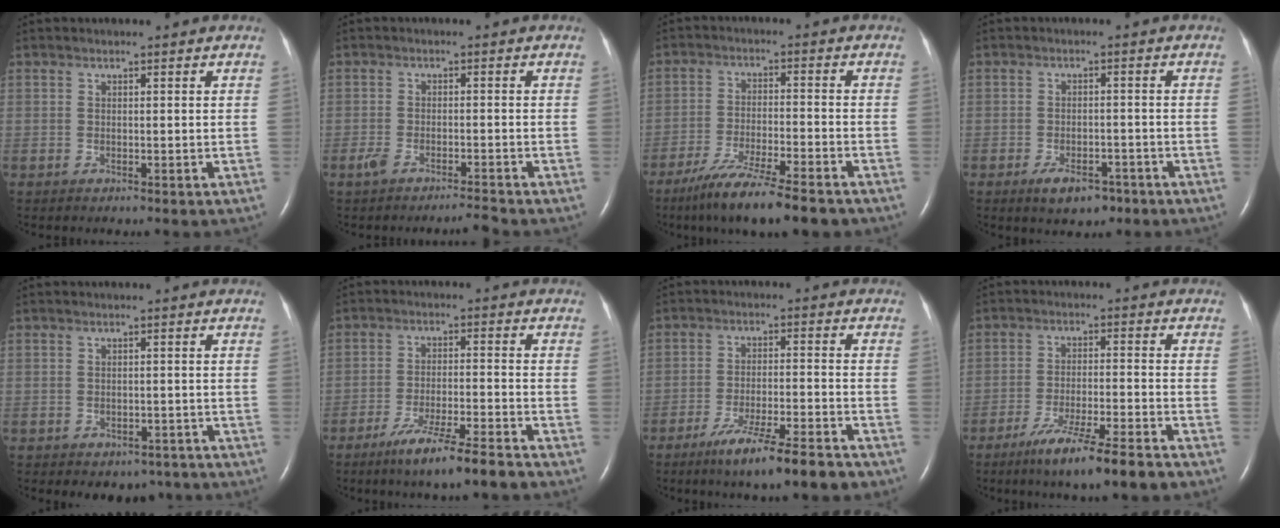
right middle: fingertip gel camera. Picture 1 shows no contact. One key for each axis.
{"total": 2.9, "fx": -2.5, "fy": 0.0, "fz": 1.4, "tx": -0.037, "ty": -0.005, "tz": -0.048}
{"total": 12.6, "fx": -9.9, "fy": 1.0, "fz": 7.8, "tx": -0.134, "ty": -0.034, "tz": -0.162}
{"total": 4.8, "fx": -3.1, "fy": 2.3, "fz": 2.8, "tx": -0.049, "ty": 0.001, "tz": -0.042}
{"total": 4.5, "fx": -3.4, "fy": 2.7, "fz": 1.1, "tx": -0.006, "ty": 0.012, "tz": -0.039}
{"total": 9.0, "fx": -6.6, "fy": 0.0, "fz": 6.1, "tx": -0.107, "ty": -0.022, "tz": -0.117}
{"total": 11.0, "fx": -8.0, "fy": 0.8, "fz": 7.5, "tx": -0.118, "ty": -0.022, "tz": -0.126}
{"total": 10.6, "fx": -7.6, "fy": 0.1, "fz": 7.4, "tx": -0.122, "ty": -0.026, "tz": -0.126}